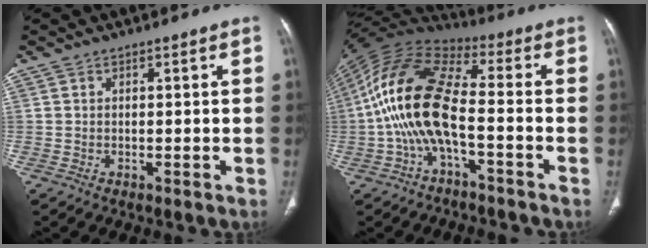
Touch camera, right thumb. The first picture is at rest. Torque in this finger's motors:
{"motor_torque": [2.62, 2.39, 2.48, -0.30, 0.54]}